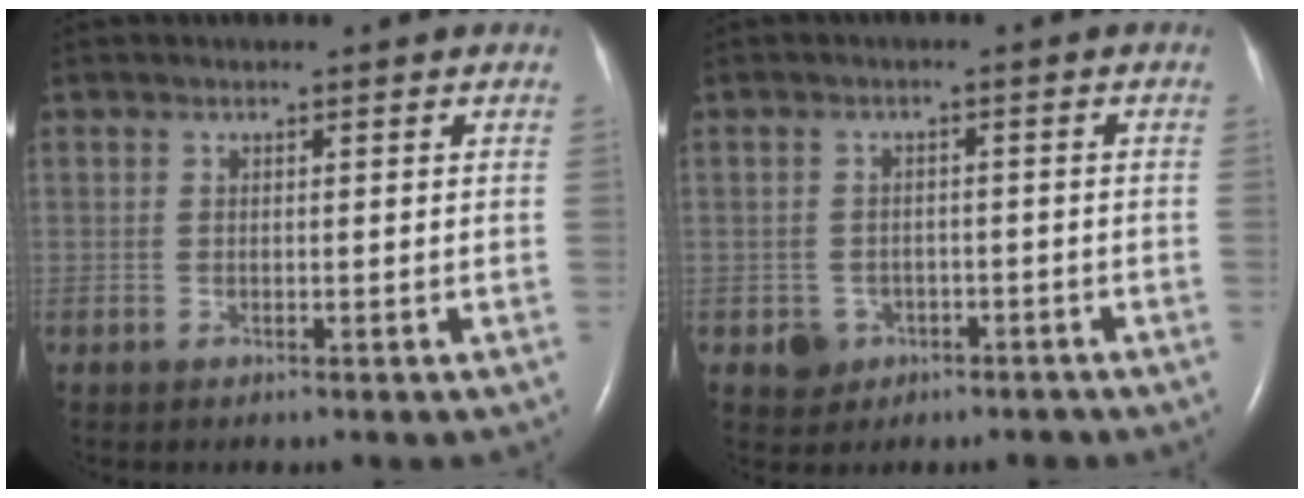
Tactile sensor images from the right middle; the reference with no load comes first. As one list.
[{"total": 3.6, "force": [-1.8, 3.1, 0.4], "torque": [-0.004, 0.012, -0.020]}]